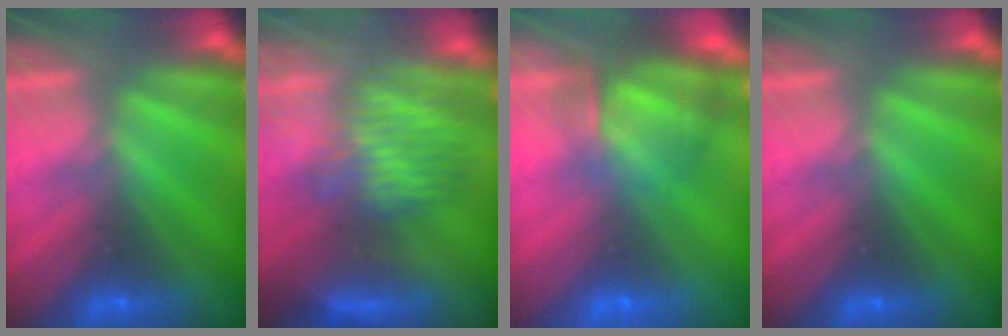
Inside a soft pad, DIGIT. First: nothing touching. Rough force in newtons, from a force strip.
{"total": 6.2}
{"total": 7.1}
{"total": 0.0}